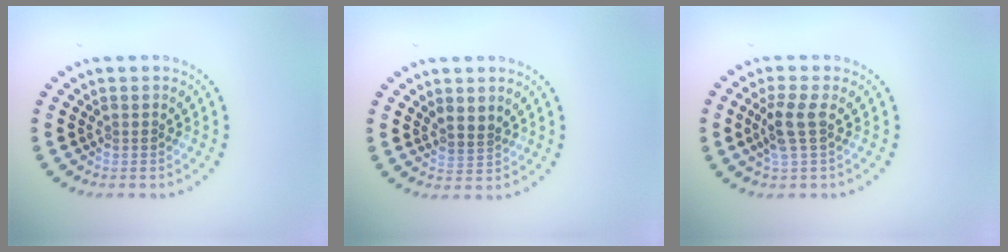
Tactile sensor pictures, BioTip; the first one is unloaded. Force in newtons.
{"total": 1.6, "press": 1.4, "slide": 0.8}
{"total": 2.4, "press": 2.0, "slide": 1.4}